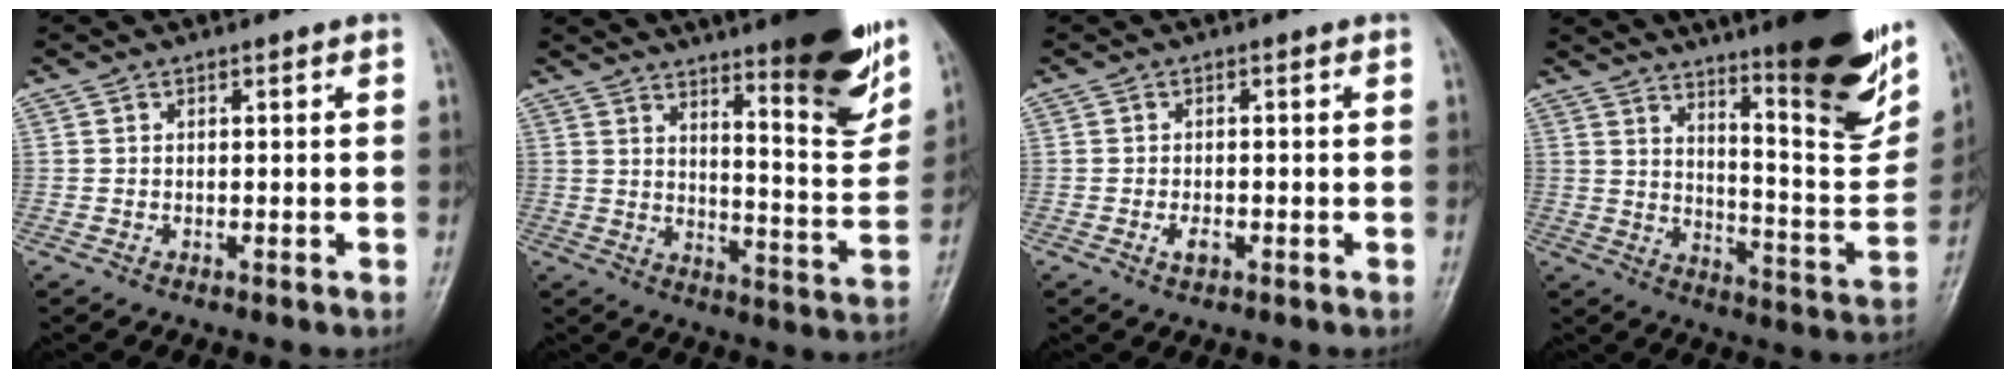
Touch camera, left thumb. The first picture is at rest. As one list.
[{"total": 19.7, "force": [12.5, 4.3, 14.6], "torque": [-0.161, -0.077, 0.176]}, {"total": 1.9, "force": [-0.9, 1.0, 1.3], "torque": [-0.021, 0.001, -0.015]}, {"total": 26.2, "force": [16.0, 5.9, 19.9], "torque": [-0.250, -0.082, 0.231]}]